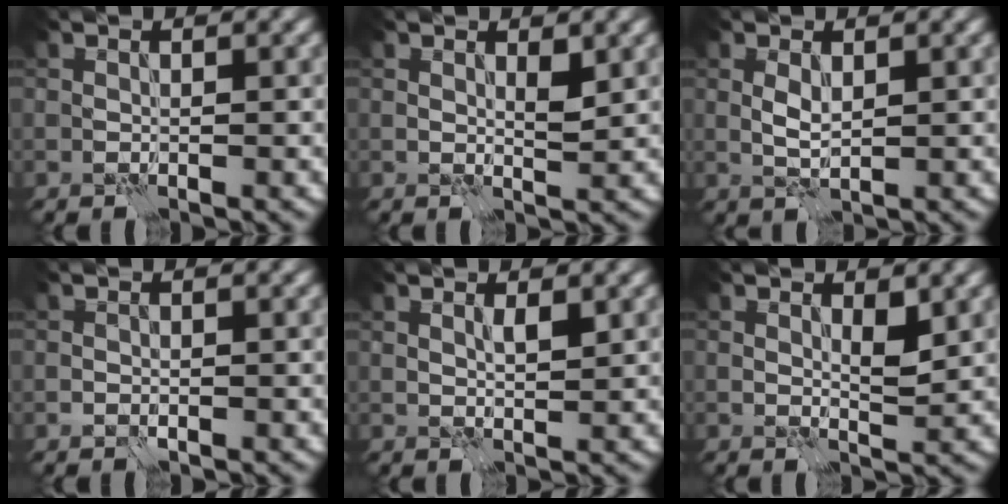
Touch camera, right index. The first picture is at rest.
{"total": 1.2, "force": [0.7, 0.2, 0.9], "torque": [-0.015, -0.004, 0.012]}
{"total": 1.5, "force": [0.4, 0.6, 1.4], "torque": [-0.029, 0.002, 0.010]}
{"total": 0.8, "force": [-0.3, 0.6, 0.5], "torque": [-0.009, 0.000, -0.007]}
{"total": 1.2, "force": [0.6, 0.2, 1.0], "torque": [-0.023, -0.005, 0.010]}
{"total": 1.6, "force": [0.9, 0.4, 1.3], "torque": [-0.019, -0.004, 0.015]}